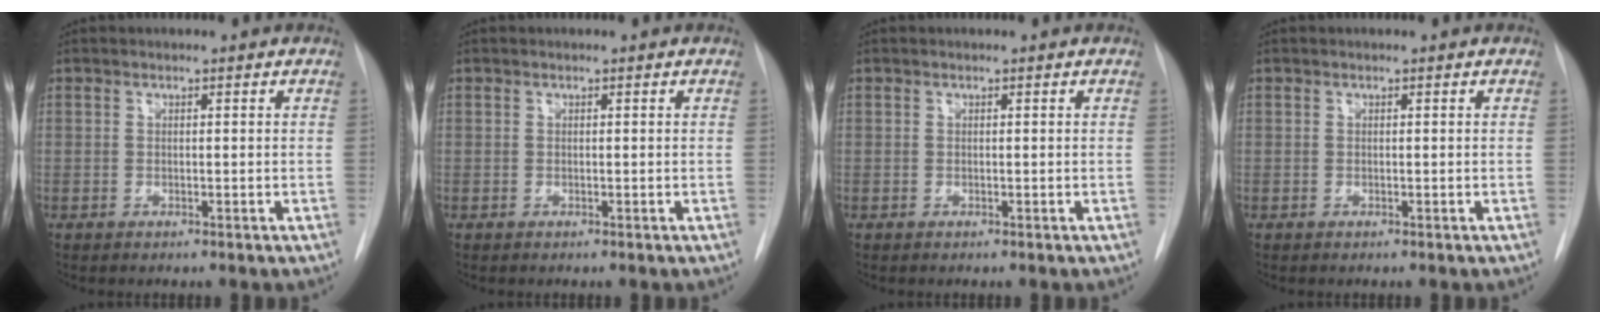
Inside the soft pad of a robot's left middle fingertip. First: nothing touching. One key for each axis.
{"total": 0.0}
{"total": 0.0}
{"total": 0.0}